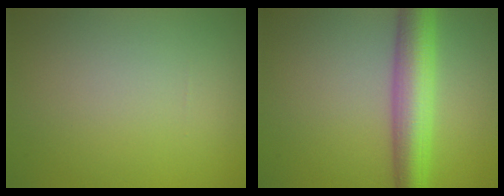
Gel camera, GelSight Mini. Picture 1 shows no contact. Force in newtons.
{"total": 6.6, "press": 6.6, "slide": 0.1}